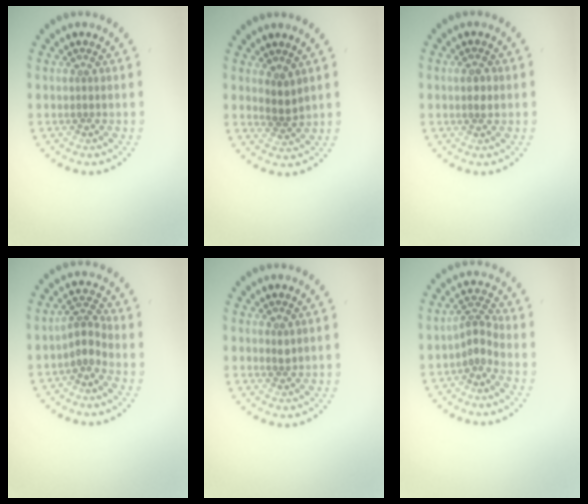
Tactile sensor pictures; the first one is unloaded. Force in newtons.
{"total": 1.8, "press": 1.4, "slide": 1.1}
{"total": 1.2, "press": 1.2, "slide": 0.4}
{"total": 2.1, "press": 1.6, "slide": 1.4}
{"total": 0.5, "press": 0.4, "slide": 0.3}
{"total": 2.0, "press": 1.3, "slide": 1.6}